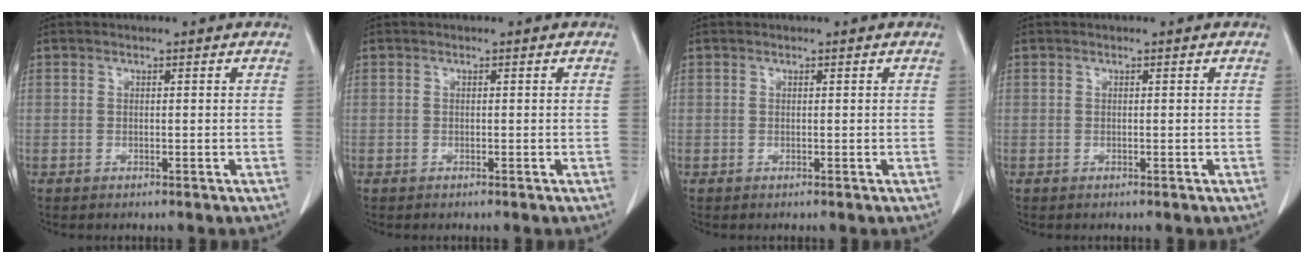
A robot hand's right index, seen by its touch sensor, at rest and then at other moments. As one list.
[{"total": 0.0}, {"total": 0.0}, {"total": 0.0}]